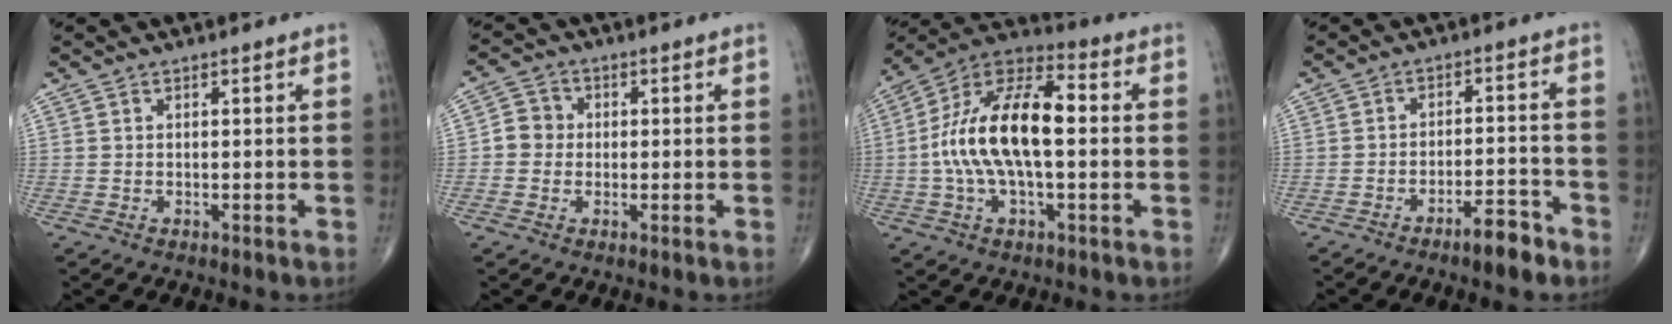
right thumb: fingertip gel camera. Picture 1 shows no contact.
{"total": 4.2, "force": [-0.2, 3.9, 1.4], "torque": [-0.005, 0.010, -0.014]}
{"total": 18.3, "force": [0.0, 8.2, 16.4], "torque": [-0.308, 0.038, -0.009]}
{"total": 6.0, "force": [-4.4, 1.5, 3.9], "torque": [-0.060, 0.032, -0.068]}